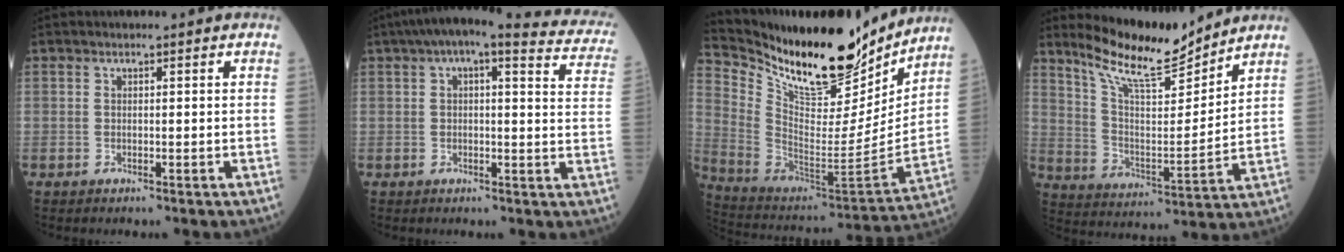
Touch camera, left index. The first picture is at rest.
{"total": 17.7, "force": [15.2, 3.4, 8.4], "torque": [-0.102, 0.006, 0.161]}
{"total": 22.1, "force": [18.6, 6.3, 10.0], "torque": [-0.190, -0.036, 0.315]}
{"total": 12.6, "force": [11.5, 1.1, 4.9], "torque": [-0.097, -0.007, 0.212]}